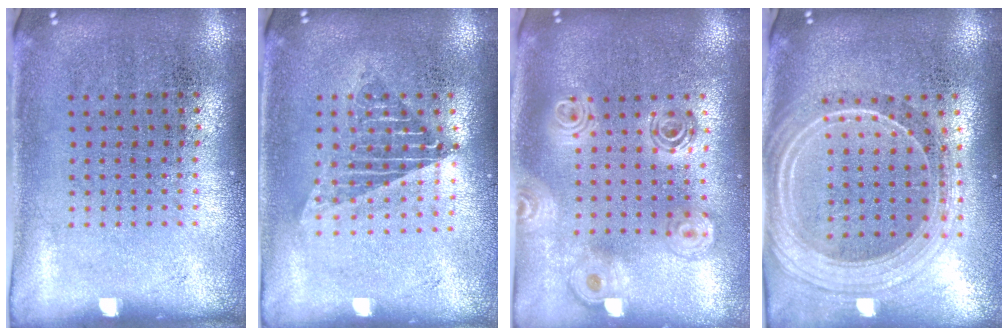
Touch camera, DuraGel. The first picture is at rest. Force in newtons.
{"total": 1.5, "press": 1.3, "slide": 0.7}
{"total": 2.1, "press": 1.7, "slide": 1.3}
{"total": 2.3, "press": 2.0, "slide": 1.2}